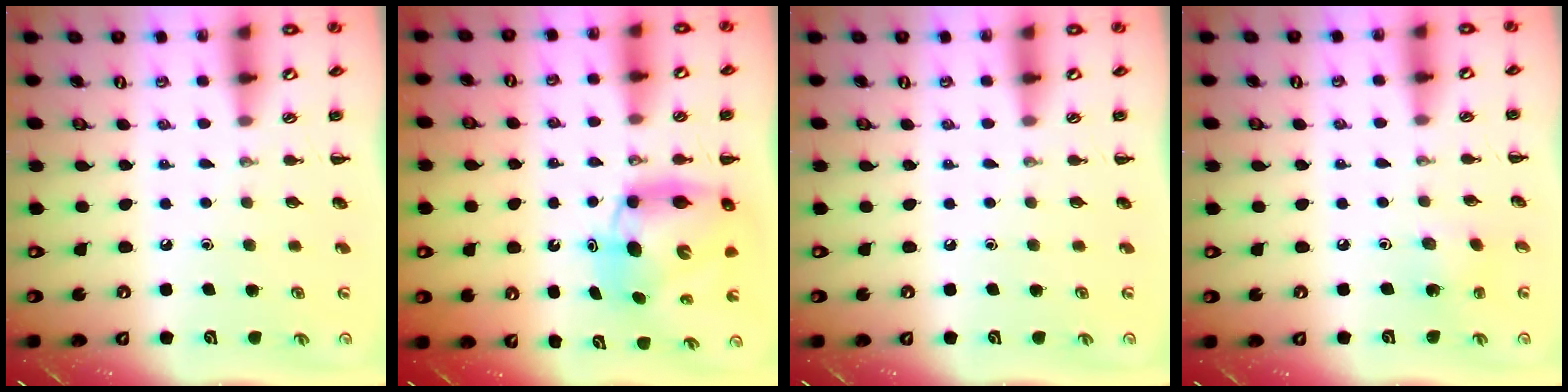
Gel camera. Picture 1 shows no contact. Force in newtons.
{"total": 9.2, "press": 8.9, "slide": 2.5}
{"total": 0.0}
{"total": 1.7, "press": 1.6, "slide": 0.6}